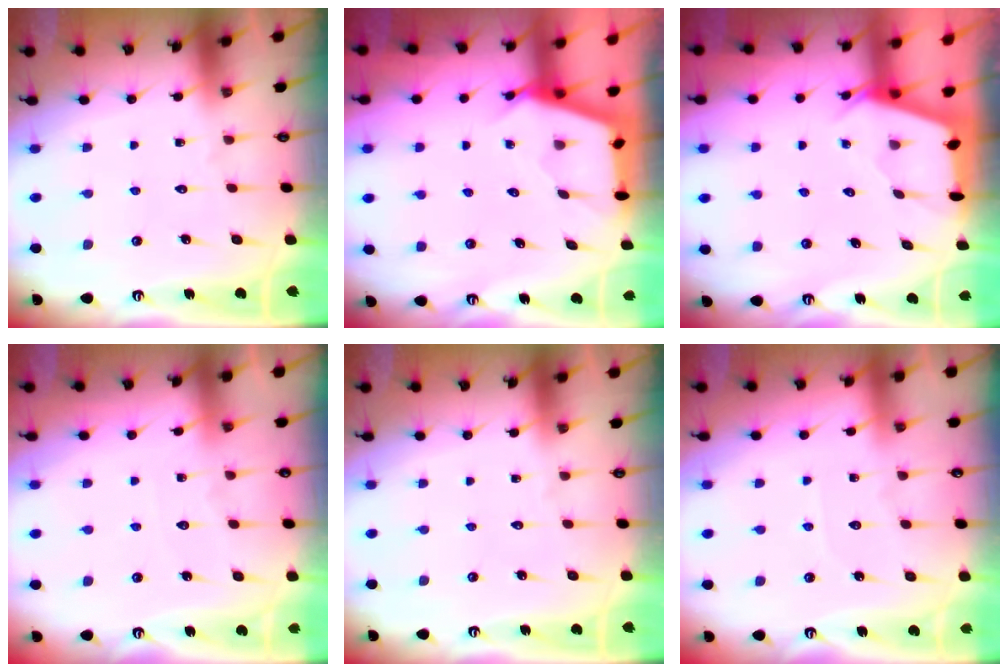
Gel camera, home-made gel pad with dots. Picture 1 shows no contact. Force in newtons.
{"total": 2.7, "press": 2.7, "slide": 0.3}
{"total": 2.4, "press": 2.4, "slide": 0.4}
{"total": 4.8, "press": 4.7, "slide": 0.6}
{"total": 0.0}
{"total": 2.2, "press": 2.2, "slide": 0.4}